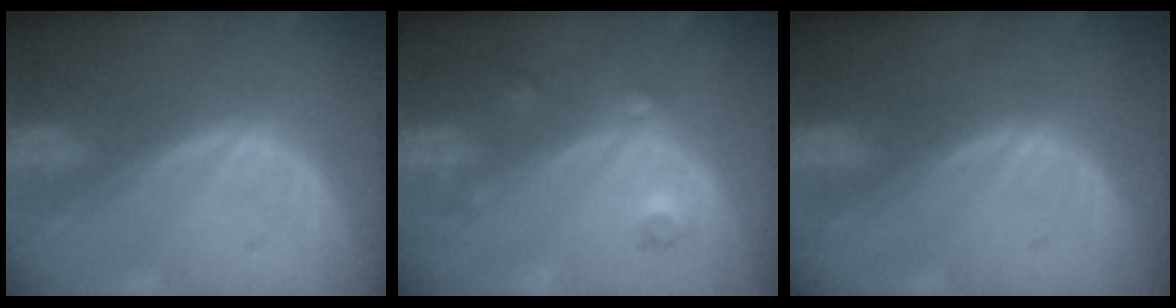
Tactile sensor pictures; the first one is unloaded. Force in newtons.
{"total": 3.5, "press": 3.2, "slide": 1.6}
{"total": 0.0}